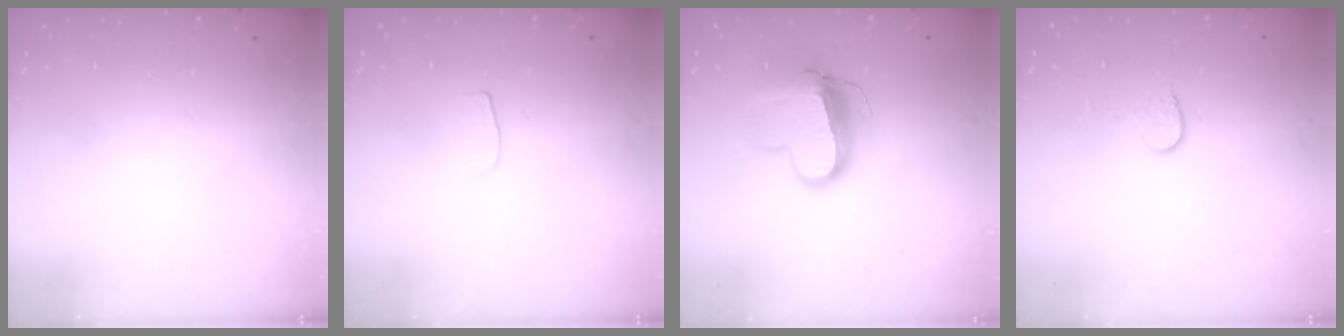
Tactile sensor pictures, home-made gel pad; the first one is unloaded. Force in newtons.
{"total": 3.0, "press": 3.0, "slide": 0.3}
{"total": 12.7, "press": 12.6, "slide": 1.4}
{"total": 5.6, "press": 5.6, "slide": 0.5}